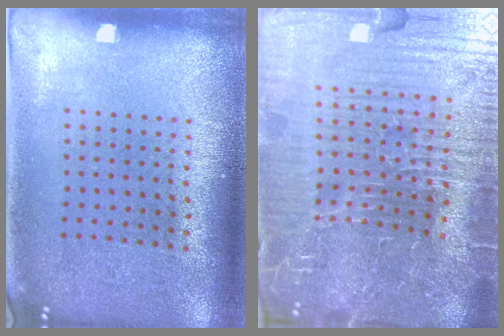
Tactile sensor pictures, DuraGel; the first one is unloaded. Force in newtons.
{"total": 7.4, "press": 6.6, "slide": 3.3}